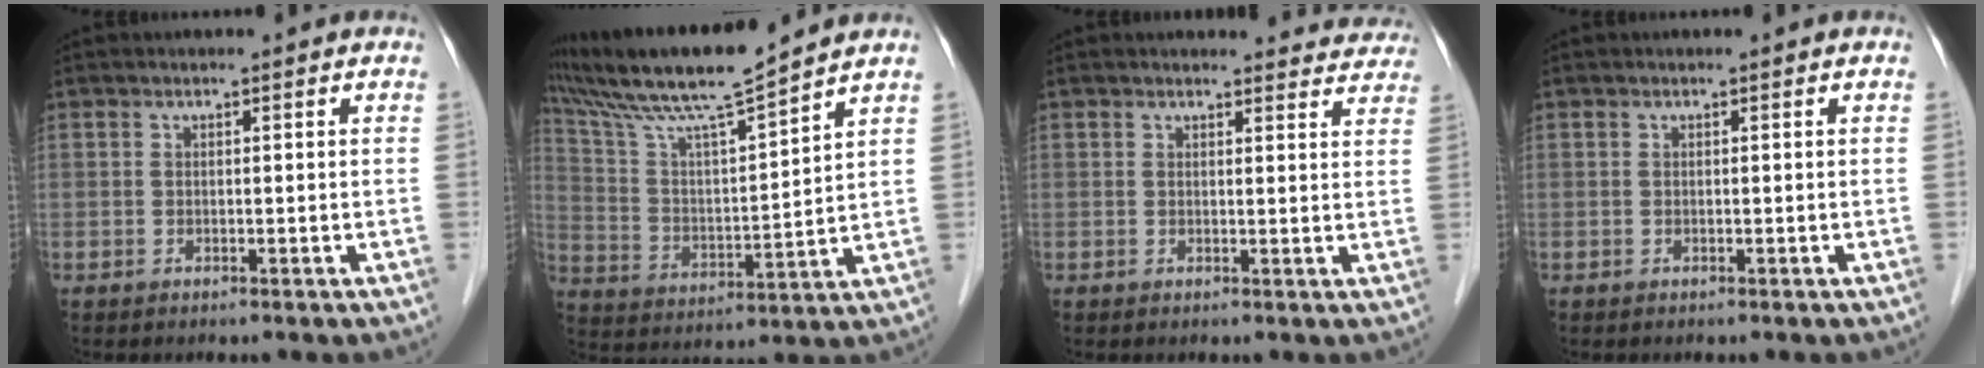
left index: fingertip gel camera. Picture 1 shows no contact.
{"total": 14.4, "force": [12.4, -0.7, 7.2], "torque": [-0.144, 0.014, 0.227]}
{"total": 9.1, "force": [8.8, 2.5, 0.5], "torque": [0.033, -0.006, 0.064]}
{"total": 0.0}